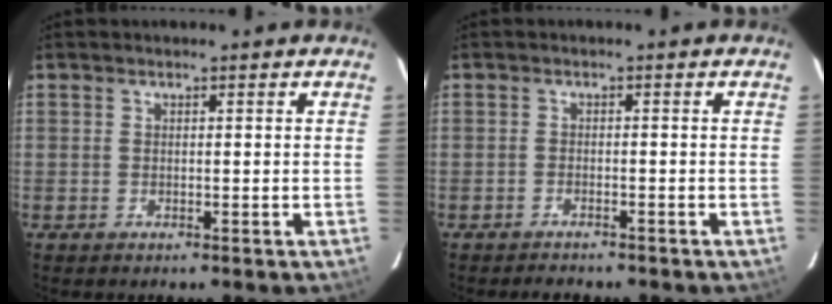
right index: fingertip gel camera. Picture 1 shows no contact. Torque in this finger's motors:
{"motor_torque": [0.06, -0.03, 0.03, 0.00]}